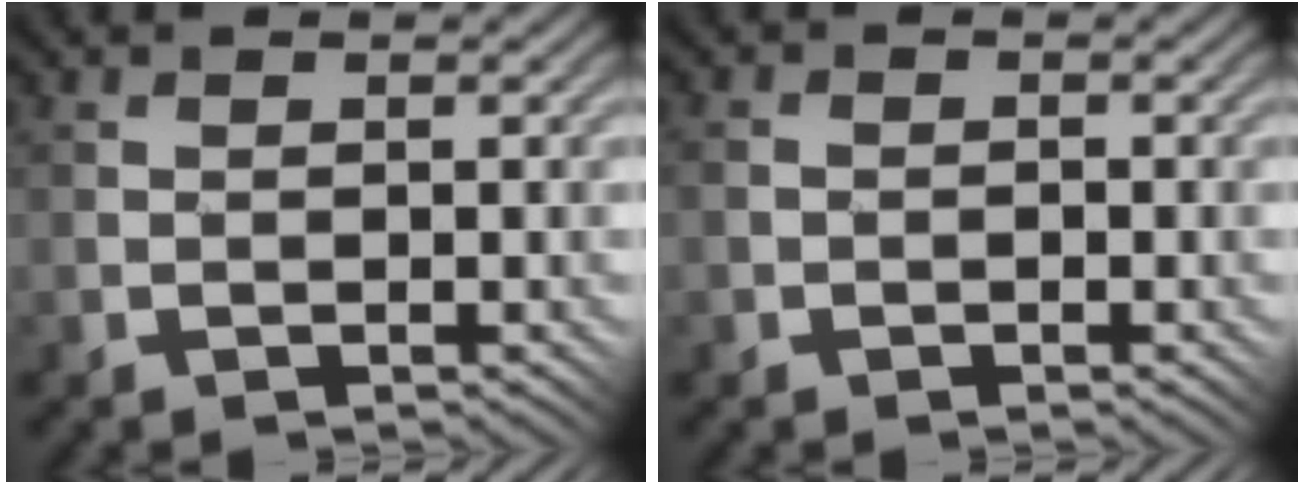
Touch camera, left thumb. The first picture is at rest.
{"total": 2.0, "force": [-0.5, 1.8, 0.7], "torque": [-0.014, 0.001, -0.016]}